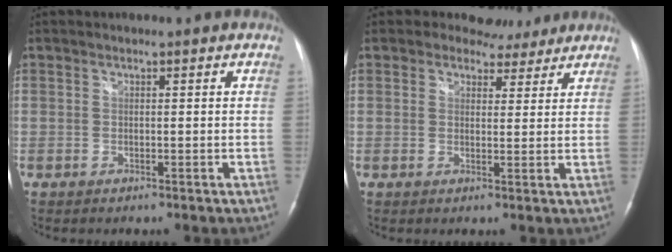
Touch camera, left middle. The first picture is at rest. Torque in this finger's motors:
{"motor_torque": [0.14, -0.11, 0.02, 0.02]}